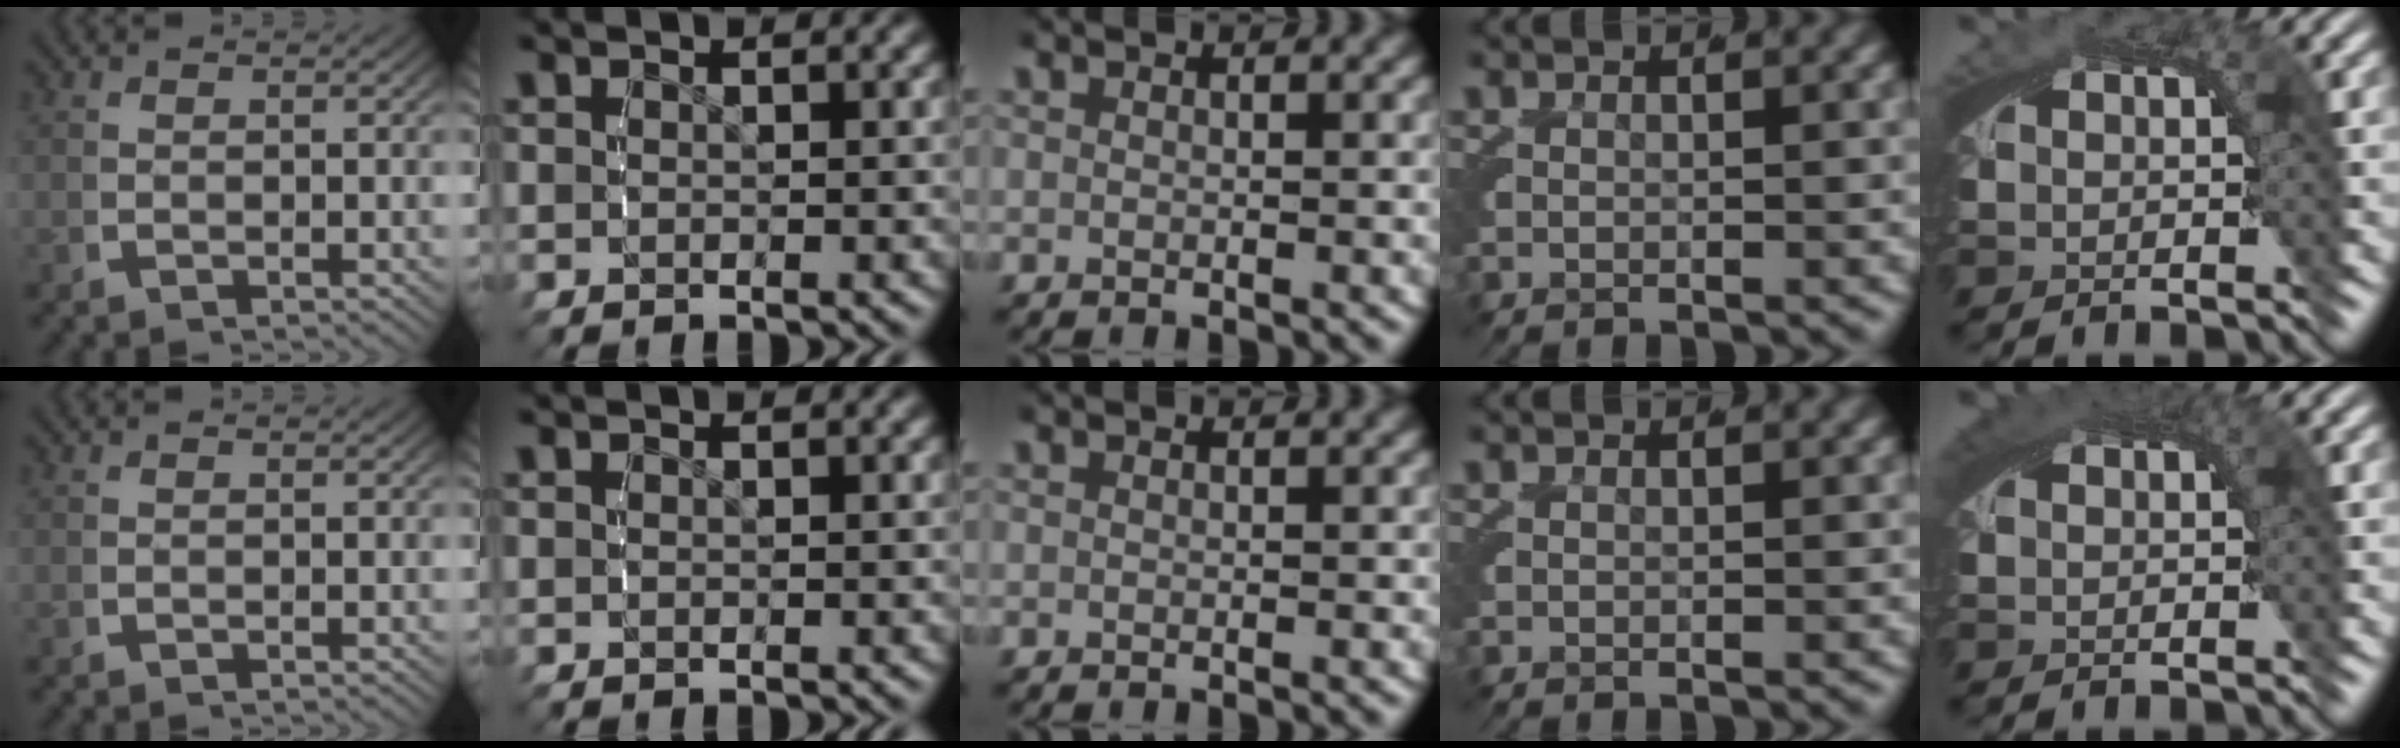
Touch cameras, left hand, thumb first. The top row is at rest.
{"little": {"total": 1.7, "force": [0.7, 0.2, 1.5], "torque": [-0.019, 0.007, 0.012]}}